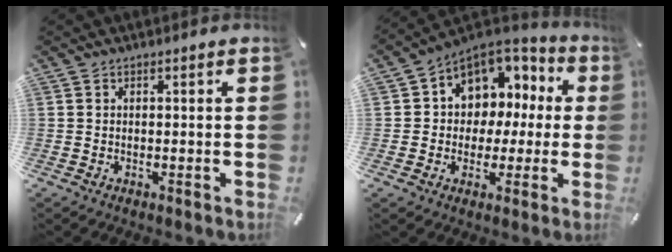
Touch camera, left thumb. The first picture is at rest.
{"total": 8.7, "force": [2.5, 8.0, 2.5], "torque": [-0.050, -0.026, 0.053]}